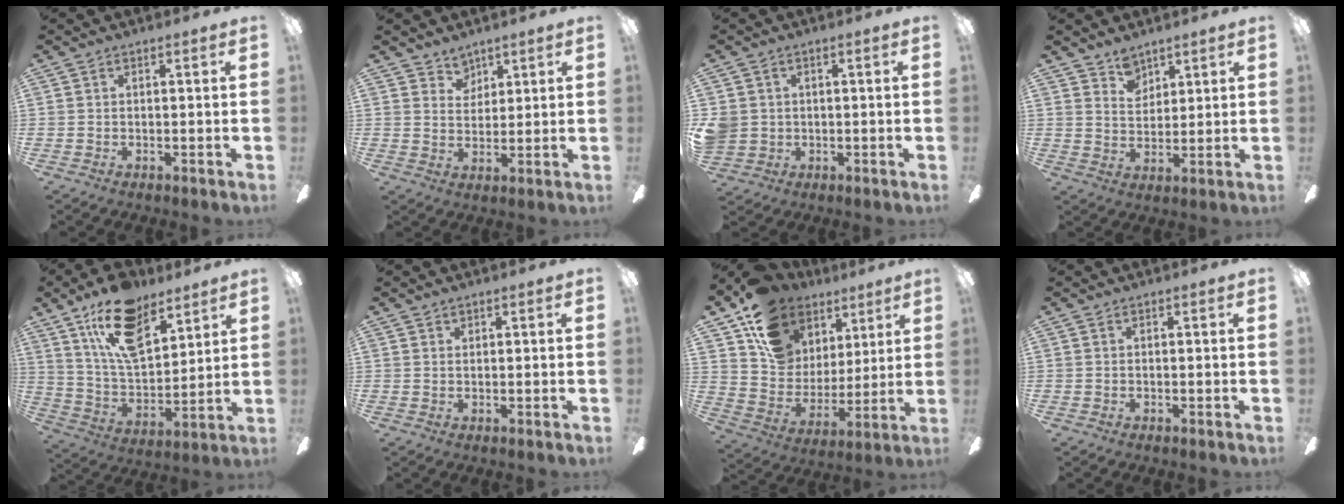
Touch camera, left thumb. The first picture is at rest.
{"total": 4.8, "force": [3.9, 2.8, 0.0], "torque": [0.000, -0.018, 0.070]}
{"total": 4.3, "force": [0.5, 4.1, 1.0], "torque": [-0.042, 0.006, 0.011]}
{"total": 5.9, "force": [4.7, 3.3, 0.9], "torque": [-0.010, -0.022, 0.087]}
{"total": 18.3, "force": [11.8, 8.9, 10.6], "torque": [-0.183, -0.048, 0.212]}
{"total": 0.7, "force": [0.6, 0.3, 0.0], "torque": [-0.002, 0.000, 0.012]}
{"total": 16.4, "force": [10.4, 11.4, 5.5], "torque": [-0.113, -0.060, 0.198]}
{"total": 0.0}